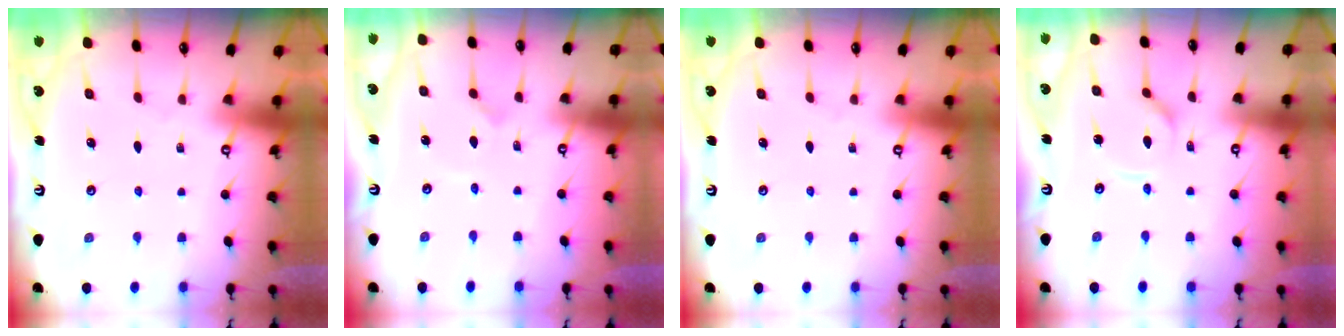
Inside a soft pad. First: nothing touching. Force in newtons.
{"total": 2.3, "press": 2.3, "slide": 0.2}
{"total": 0.0}
{"total": 6.0, "press": 6.0, "slide": 0.5}